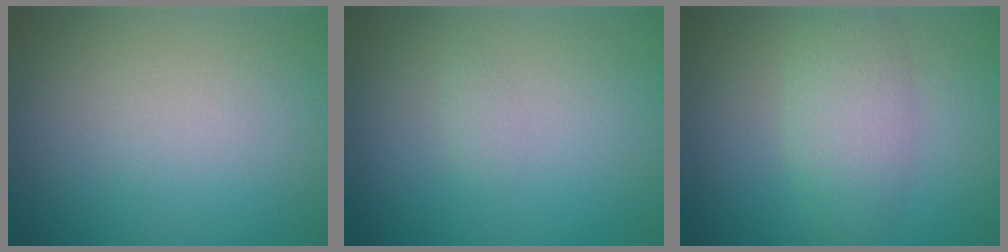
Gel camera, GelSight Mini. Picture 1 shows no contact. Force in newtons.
{"total": 0.6, "press": 0.6, "slide": 0.0}
{"total": 3.4, "press": 3.4, "slide": 0.1}